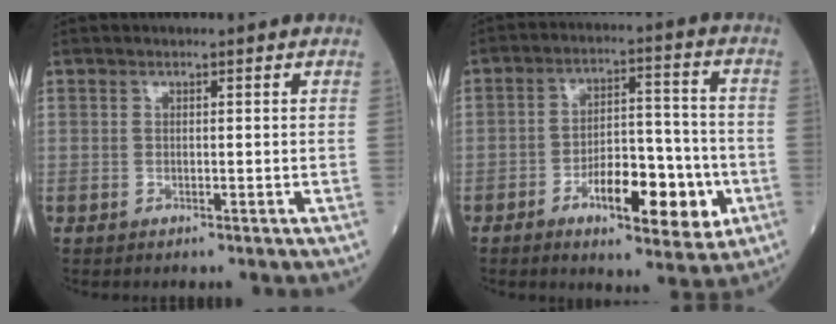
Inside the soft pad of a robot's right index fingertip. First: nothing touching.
{"total": 12.2, "force": [-4.6, 4.2, 10.5], "torque": [-0.162, 0.011, -0.069]}